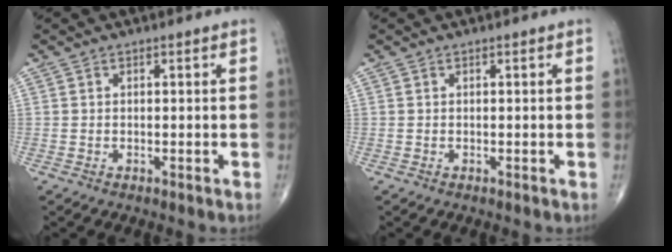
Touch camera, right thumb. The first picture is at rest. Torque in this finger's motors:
{"motor_torque": [-0.01, 0.00, -0.01, 0.00, 0.00]}